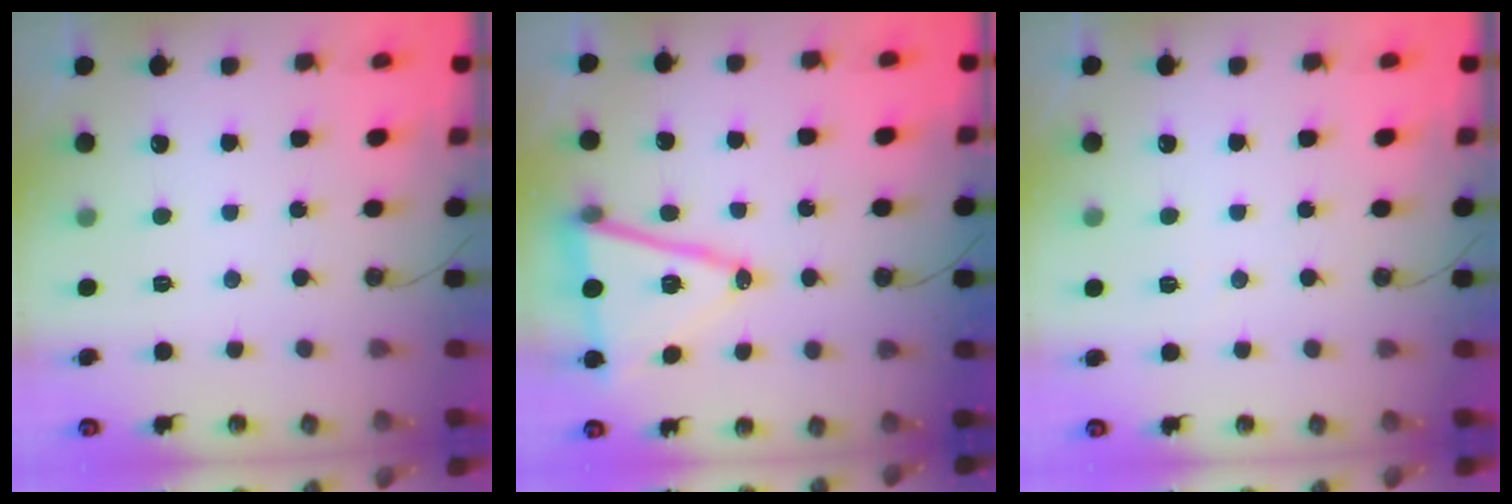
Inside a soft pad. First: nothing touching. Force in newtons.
{"total": 15.7, "press": 15.2, "slide": 3.7}
{"total": 2.5, "press": 2.2, "slide": 1.1}